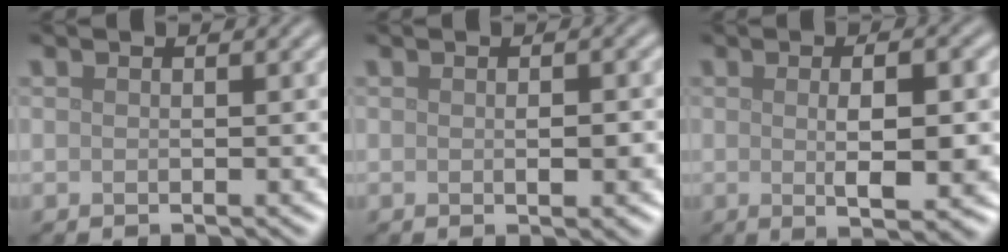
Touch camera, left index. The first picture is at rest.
{"total": 1.8, "force": [-0.2, 0.7, 1.7], "torque": [-0.025, -0.003, 0.000]}
{"total": 5.3, "force": [-0.1, 1.2, 5.1], "torque": [-0.076, -0.001, 0.003]}